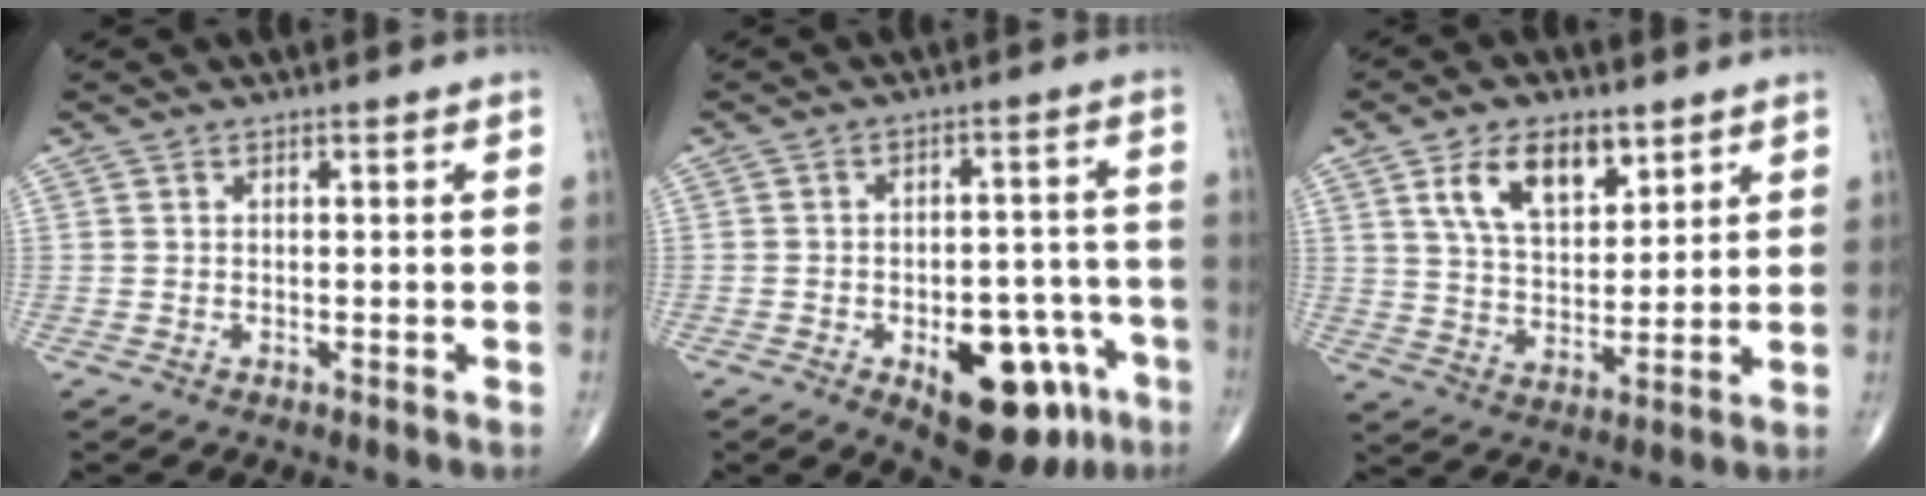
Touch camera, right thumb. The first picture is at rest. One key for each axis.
{"total": 16.0, "fx": -7.1, "fy": 8.1, "fz": 11.8, "tx": -0.122, "ty": 0.041, "tz": -0.083}
{"total": 11.4, "fx": 5.9, "fy": 6.2, "fz": 7.6, "tx": -0.111, "ty": -0.027, "tz": 0.112}